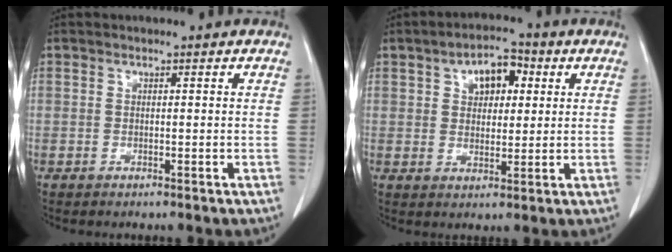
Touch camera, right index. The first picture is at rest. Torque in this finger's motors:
{"motor_torque": [0.54, 0.49, 0.10, 0.05]}